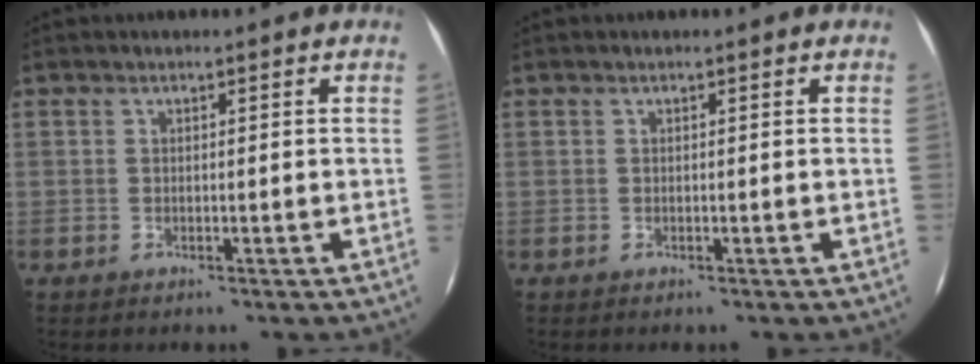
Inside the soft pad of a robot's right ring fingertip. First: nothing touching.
{"total": 0.0}